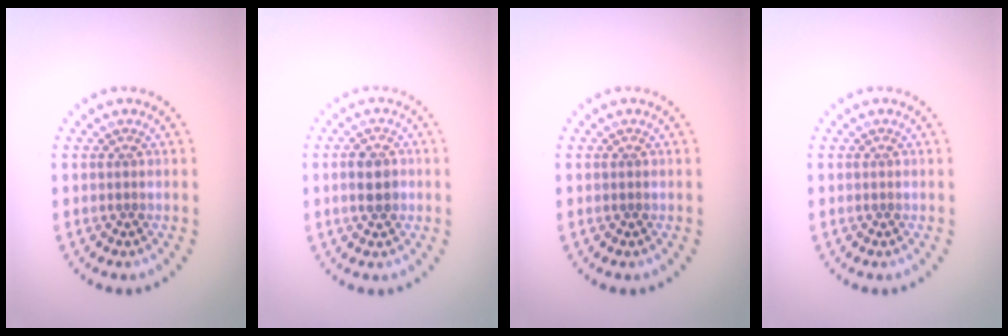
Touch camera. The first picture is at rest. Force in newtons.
{"total": 2.1, "press": 2.1, "slide": 0.0}
{"total": 0.0}
{"total": 0.0}